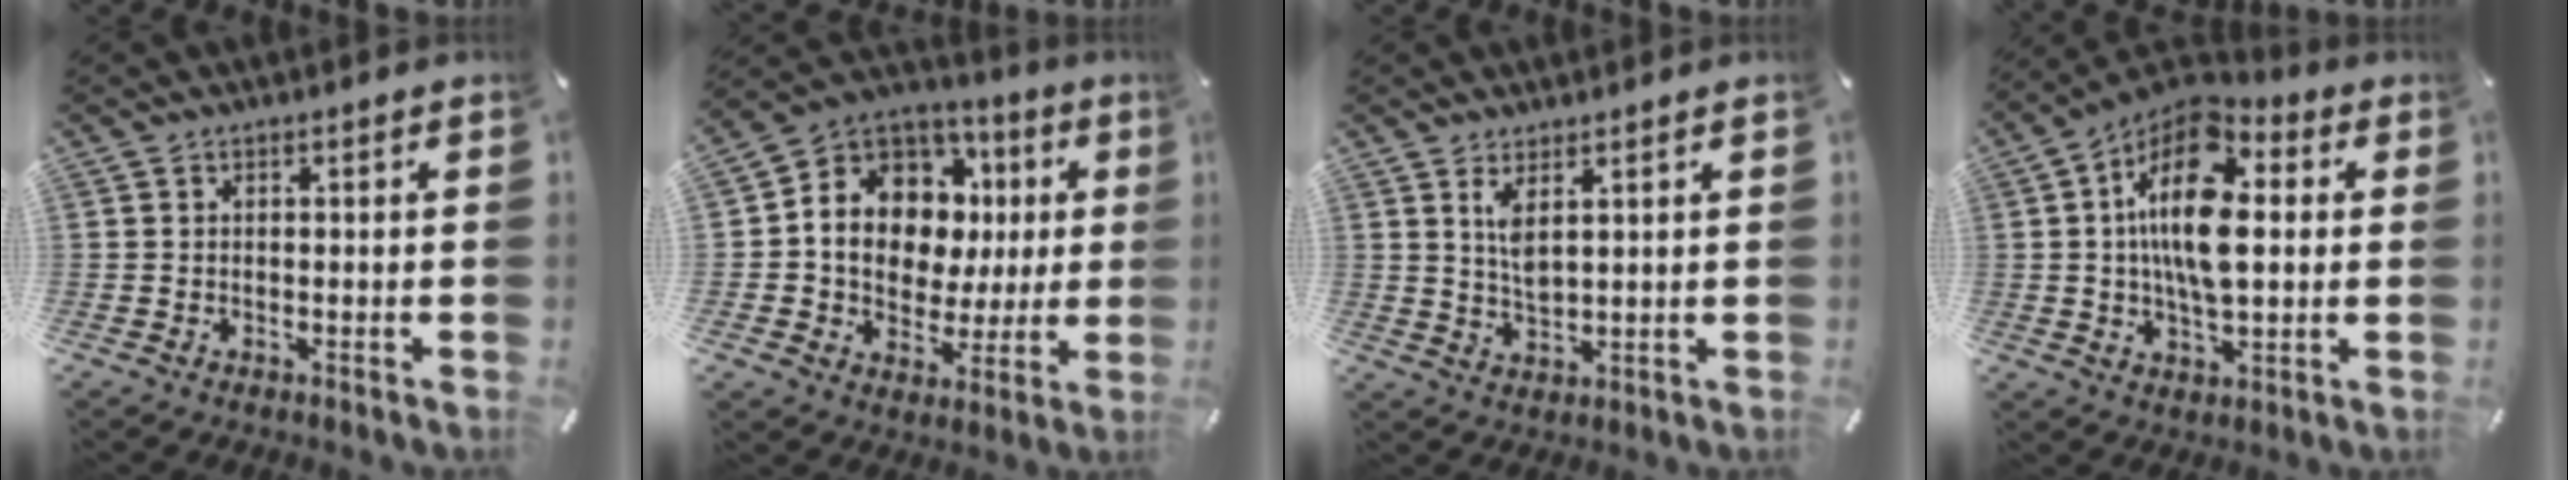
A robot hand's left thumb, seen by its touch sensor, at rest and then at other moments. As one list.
[{"total": 12.2, "force": [2.0, 10.7, 5.6], "torque": [-0.110, -0.029, 0.040]}, {"total": 4.7, "force": [2.5, 1.8, 3.5], "torque": [-0.069, -0.009, 0.043]}, {"total": 17.4, "force": [2.6, 9.5, 14.4], "torque": [-0.285, -0.009, 0.039]}]